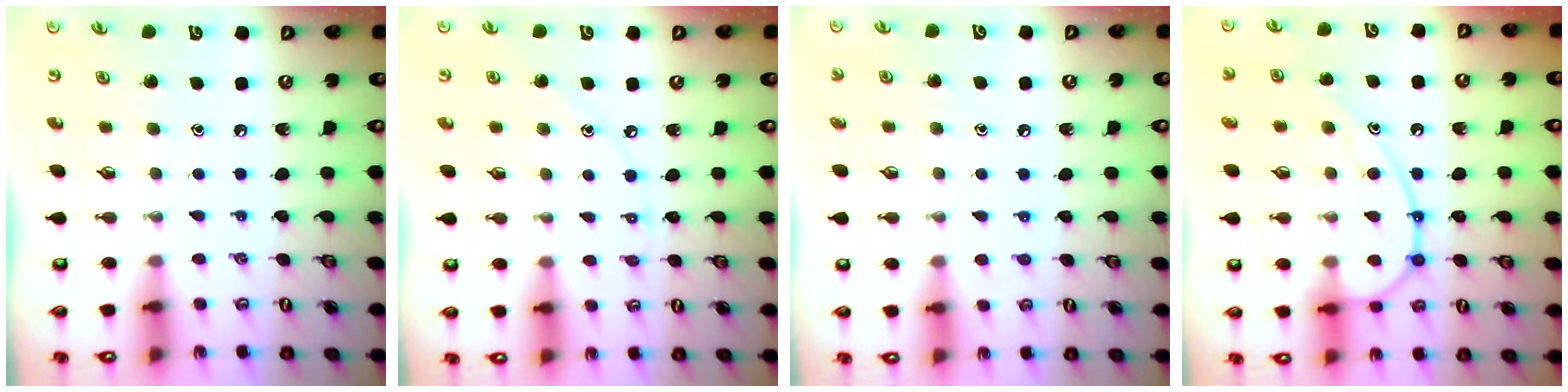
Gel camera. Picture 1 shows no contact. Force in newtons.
{"total": 4.9, "press": 4.9, "slide": 0.2}
{"total": 3.1, "press": 3.1, "slide": 0.4}
{"total": 13.4, "press": 13.4, "slide": 1.3}